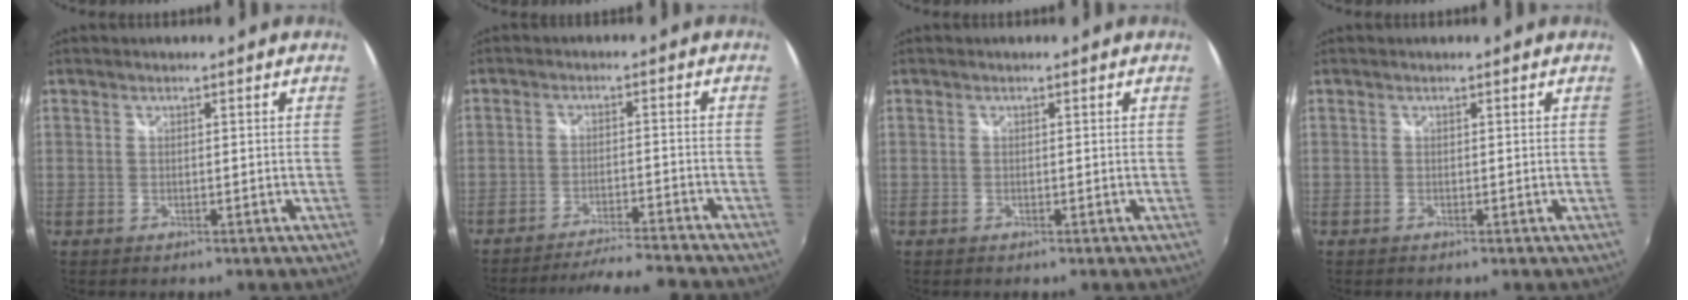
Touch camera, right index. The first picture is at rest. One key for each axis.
{"total": 11.6, "fx": -10.9, "fy": -0.1, "fz": 4.0, "tx": -0.085, "ty": 0.002, "tz": -0.161}
{"total": 0.0}
{"total": 0.0}